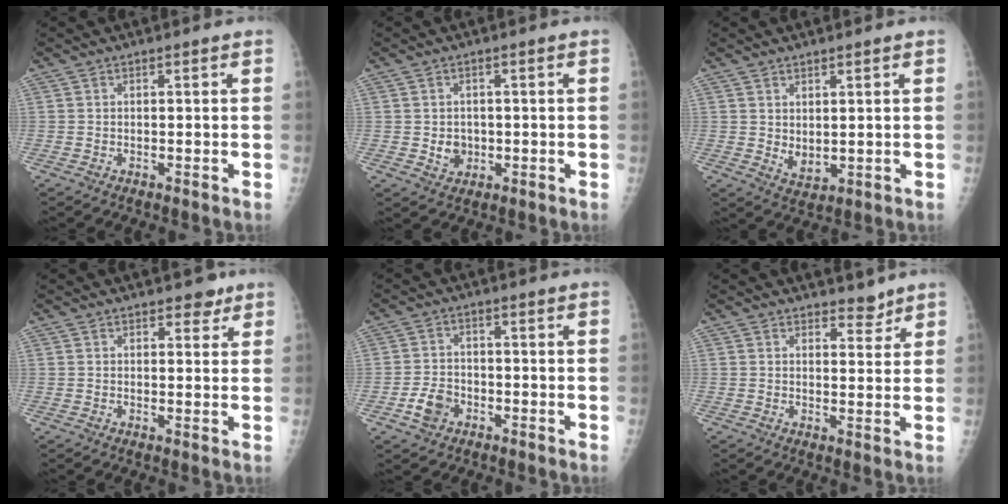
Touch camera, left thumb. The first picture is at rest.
{"total": 3.2, "force": [-0.3, 2.8, 1.5], "torque": [-0.007, 0.001, 0.003]}
{"total": 3.8, "force": [1.3, 2.1, 2.9], "torque": [-0.042, -0.020, 0.032]}
{"total": 2.9, "force": [2.1, 1.6, 1.2], "torque": [0.004, -0.009, 0.025]}
{"total": 4.6, "force": [-2.1, 3.4, 2.3], "torque": [-0.035, 0.014, -0.038]}
{"total": 3.3, "force": [2.8, 1.4, 0.9], "torque": [0.007, -0.021, 0.040]}